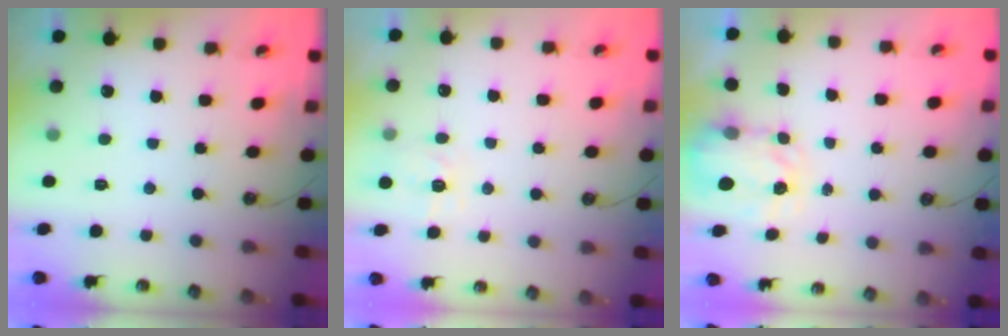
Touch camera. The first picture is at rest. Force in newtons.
{"total": 5.5, "press": 5.5, "slide": 0.7}
{"total": 3.8, "press": 3.7, "slide": 0.5}